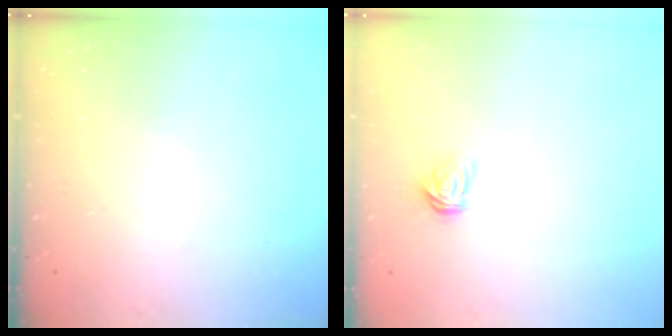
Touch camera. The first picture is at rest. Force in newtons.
{"total": 4.2, "press": 4.2, "slide": 0.4}